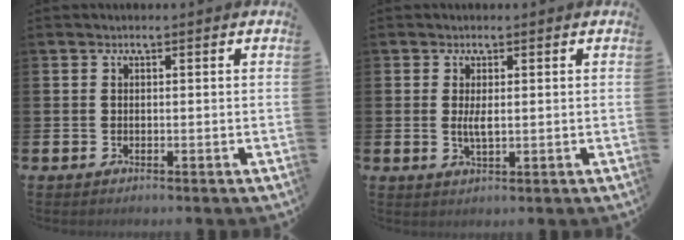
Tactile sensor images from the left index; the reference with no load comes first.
{"total": 2.2, "force": [0.3, 0.7, 2.0], "torque": [-0.036, -0.001, 0.004]}